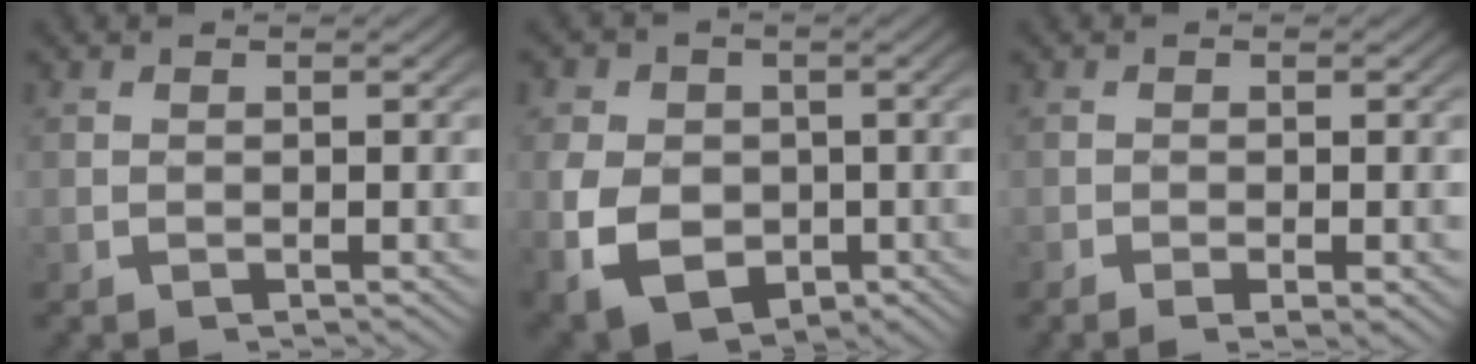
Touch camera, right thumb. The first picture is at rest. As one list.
[{"total": 9.9, "force": [-2.5, 7.7, 5.6], "torque": [-0.132, -0.059, -0.015]}, {"total": 1.2, "force": [-0.6, 0.4, 1.0], "torque": [-0.013, -0.006, -0.010]}]